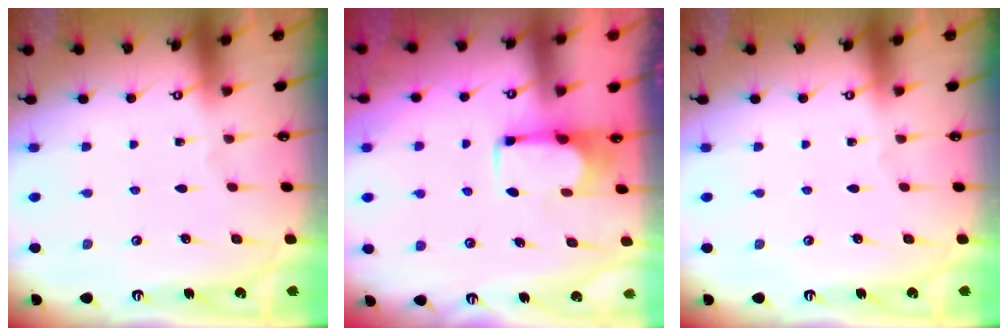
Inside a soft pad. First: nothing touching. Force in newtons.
{"total": 1.8, "press": 1.7, "slide": 0.5}
{"total": 0.0}